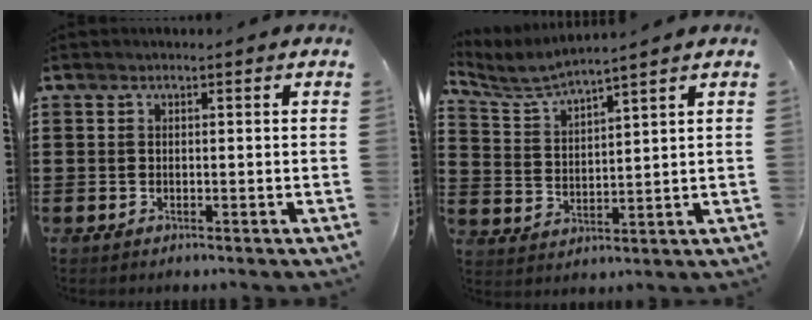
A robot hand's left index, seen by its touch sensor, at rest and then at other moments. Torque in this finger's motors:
{"motor_torque": [0.05, -0.08, -0.10, 0.01]}